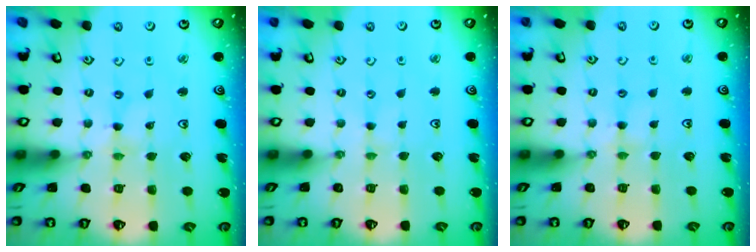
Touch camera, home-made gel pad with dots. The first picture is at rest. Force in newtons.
{"total": 0.0}
{"total": 3.7, "press": 3.7, "slide": 0.5}